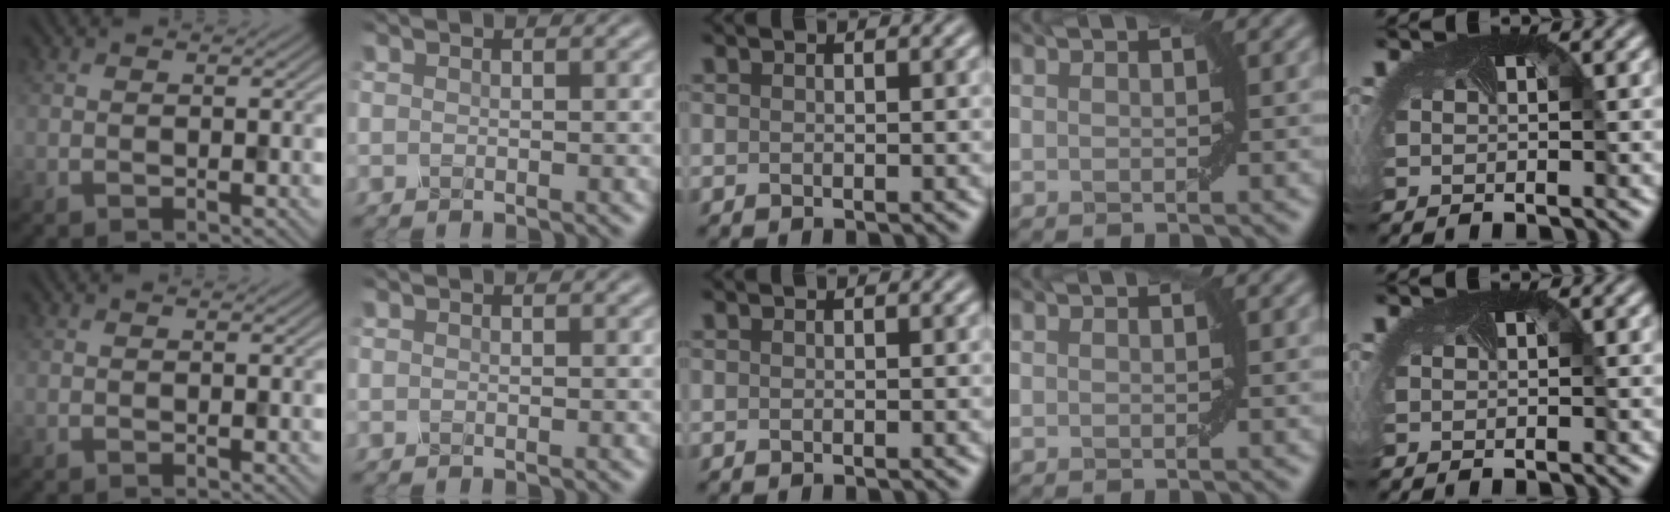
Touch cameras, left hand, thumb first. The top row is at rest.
{}